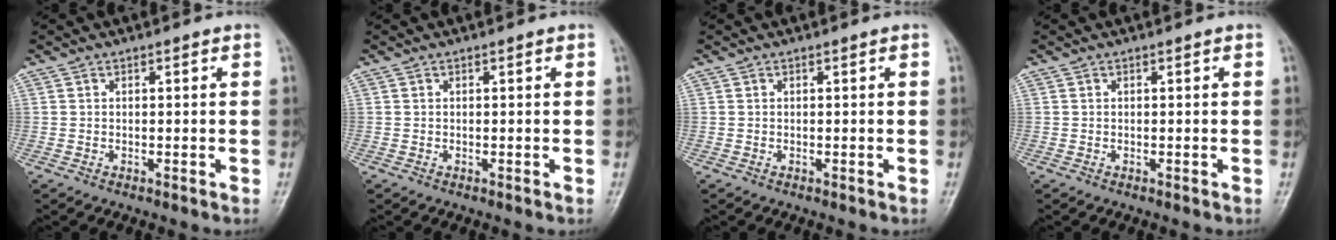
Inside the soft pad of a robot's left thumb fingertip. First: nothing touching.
{"total": 0.0}
{"total": 0.0}
{"total": 0.0}